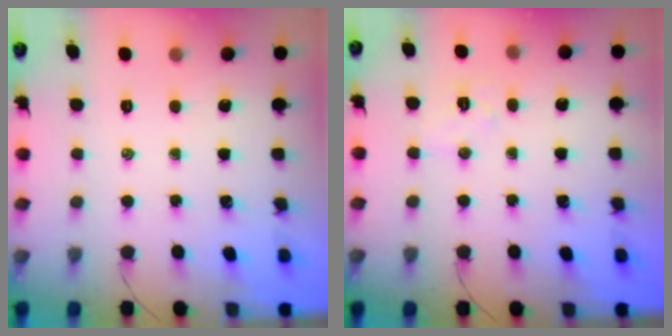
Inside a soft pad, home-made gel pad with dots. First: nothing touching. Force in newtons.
{"total": 5.8, "press": 5.7, "slide": 1.0}